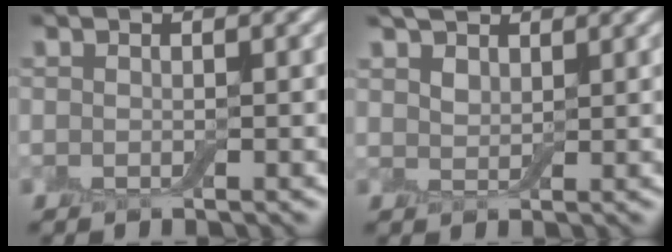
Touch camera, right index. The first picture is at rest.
{"total": 2.7, "force": [2.0, 1.5, 1.2], "torque": [-0.029, 0.005, 0.034]}